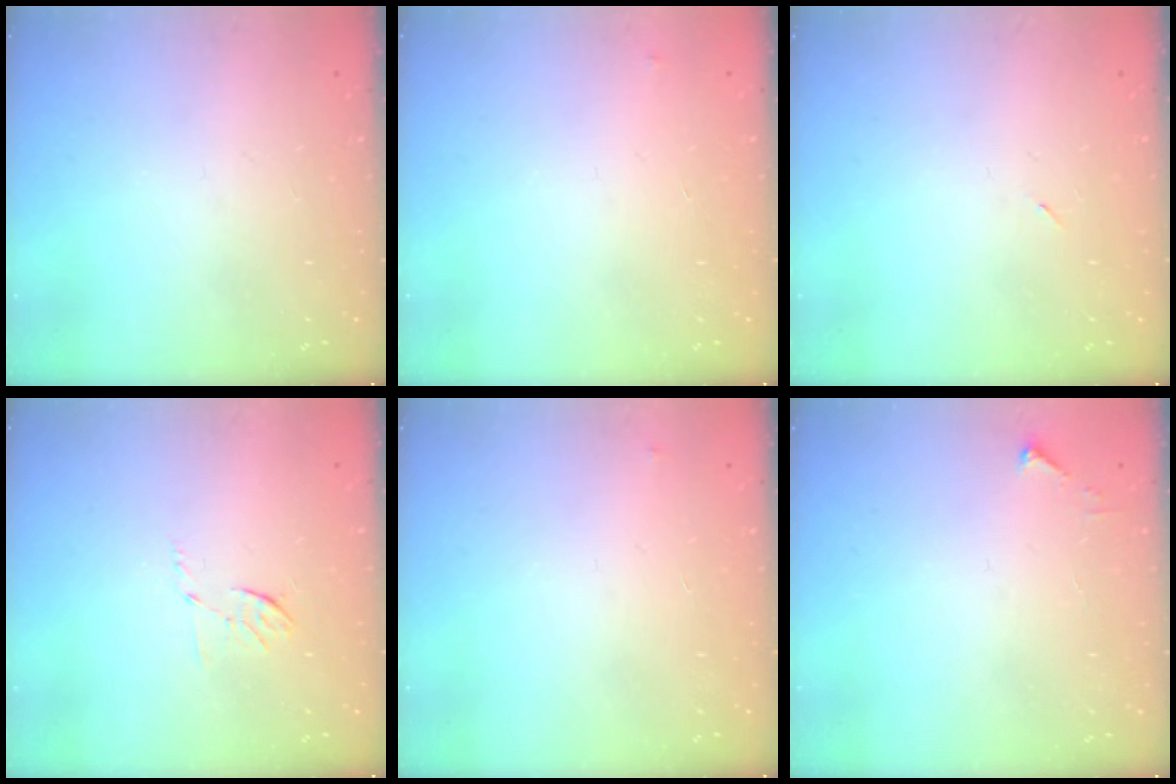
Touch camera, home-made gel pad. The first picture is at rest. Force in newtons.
{"total": 2.5, "press": 2.5, "slide": 0.4}
{"total": 2.2, "press": 1.9, "slide": 1.2}
{"total": 5.7, "press": 5.5, "slide": 1.5}
{"total": 2.5, "press": 2.5, "slide": 0.4}
{"total": 2.5, "press": 2.5, "slide": 0.3}